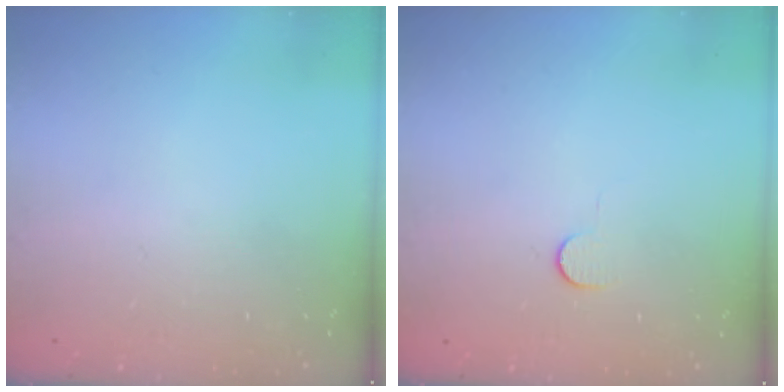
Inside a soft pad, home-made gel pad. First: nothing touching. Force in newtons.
{"total": 3.6, "press": 3.6, "slide": 0.4}